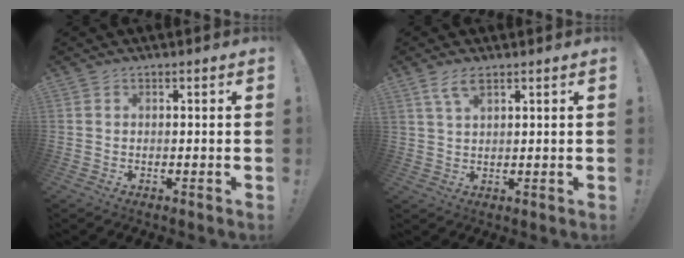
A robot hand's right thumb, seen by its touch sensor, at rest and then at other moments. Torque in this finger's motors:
{"motor_torque": [0.20, 0.37, 0.37, 0.10, 0.43]}